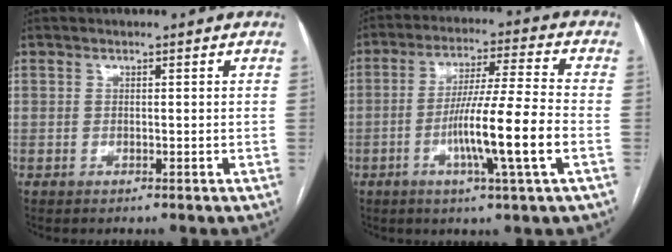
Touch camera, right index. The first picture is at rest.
{"total": 12.6, "force": [-3.5, -1.0, 12.0], "torque": [-0.215, -0.007, -0.067]}